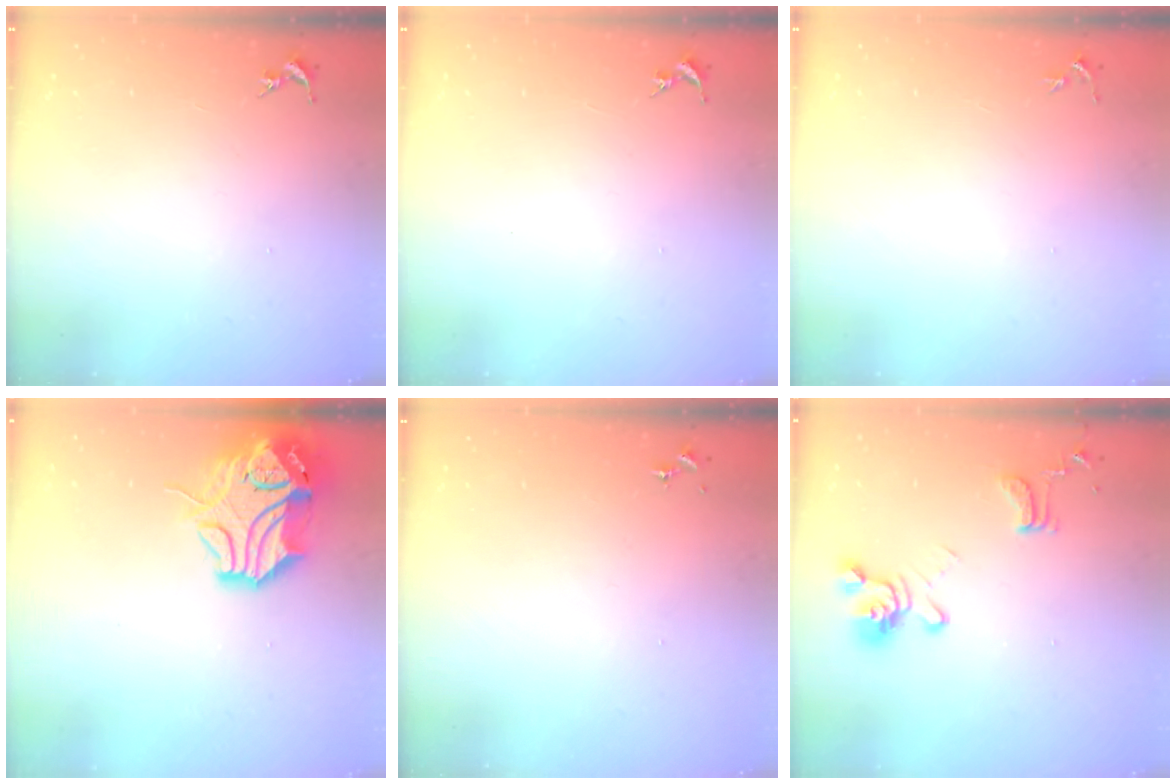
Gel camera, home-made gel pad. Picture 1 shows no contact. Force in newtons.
{"total": 0.0}
{"total": 3.3, "press": 3.2, "slide": 0.4}
{"total": 15.5, "press": 15.3, "slide": 2.3}
{"total": 0.0}
{"total": 14.3, "press": 14.3, "slide": 1.3}